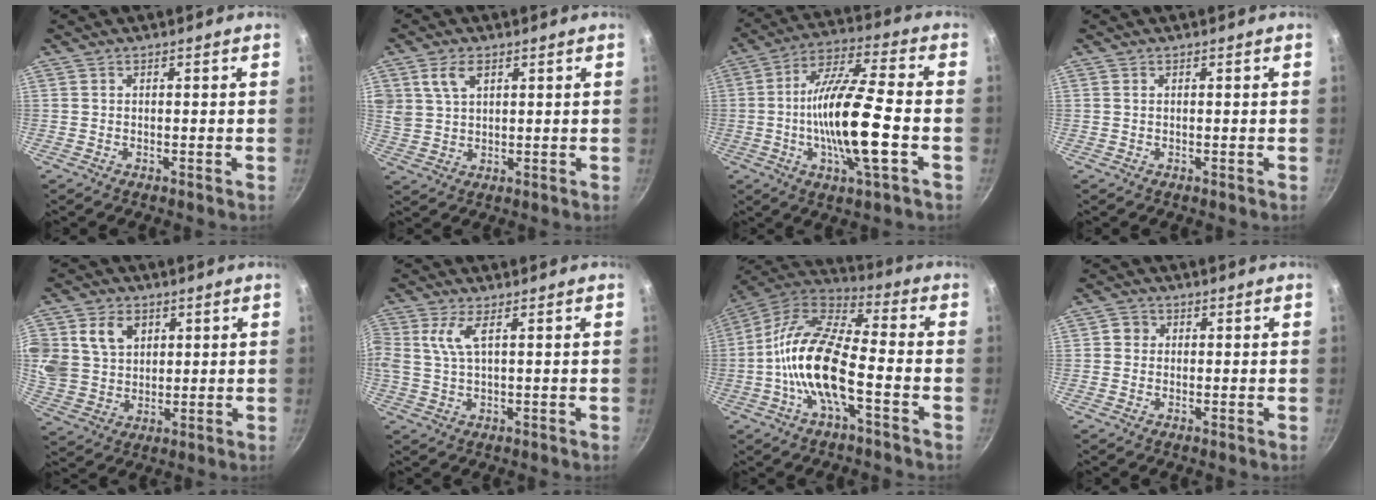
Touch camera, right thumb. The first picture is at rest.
{"total": 5.6, "force": [2.7, 3.5, 3.4], "torque": [-0.053, -0.004, 0.057]}
{"total": 17.4, "force": [-3.5, 3.8, 16.6], "torque": [-0.302, 0.023, -0.074]}
{"total": 0.0}
{"total": 14.3, "force": [4.7, 11.4, 7.1], "torque": [-0.144, -0.001, 0.095]}
{"total": 4.8, "force": [1.4, 1.6, 4.3], "torque": [-0.100, 0.004, 0.029]}
{"total": 16.7, "force": [-4.5, 6.3, 14.8], "torque": [-0.281, 0.041, -0.105]}
{"total": 2.3, "force": [0.2, 2.2, 0.6], "torque": [0.004, 0.004, -0.002]}